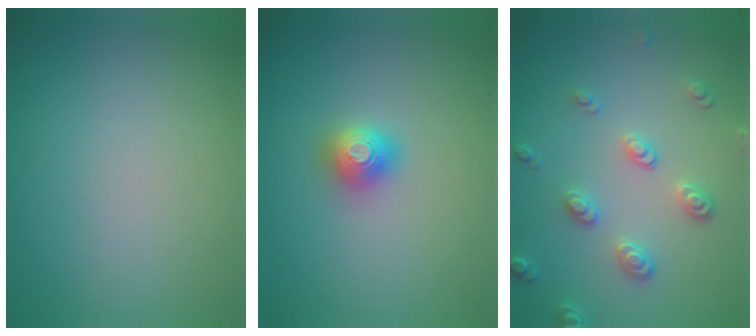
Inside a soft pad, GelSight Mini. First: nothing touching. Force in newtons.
{"total": 2.0, "press": 2.0, "slide": 0.2}
{"total": 3.2, "press": 2.8, "slide": 1.6}